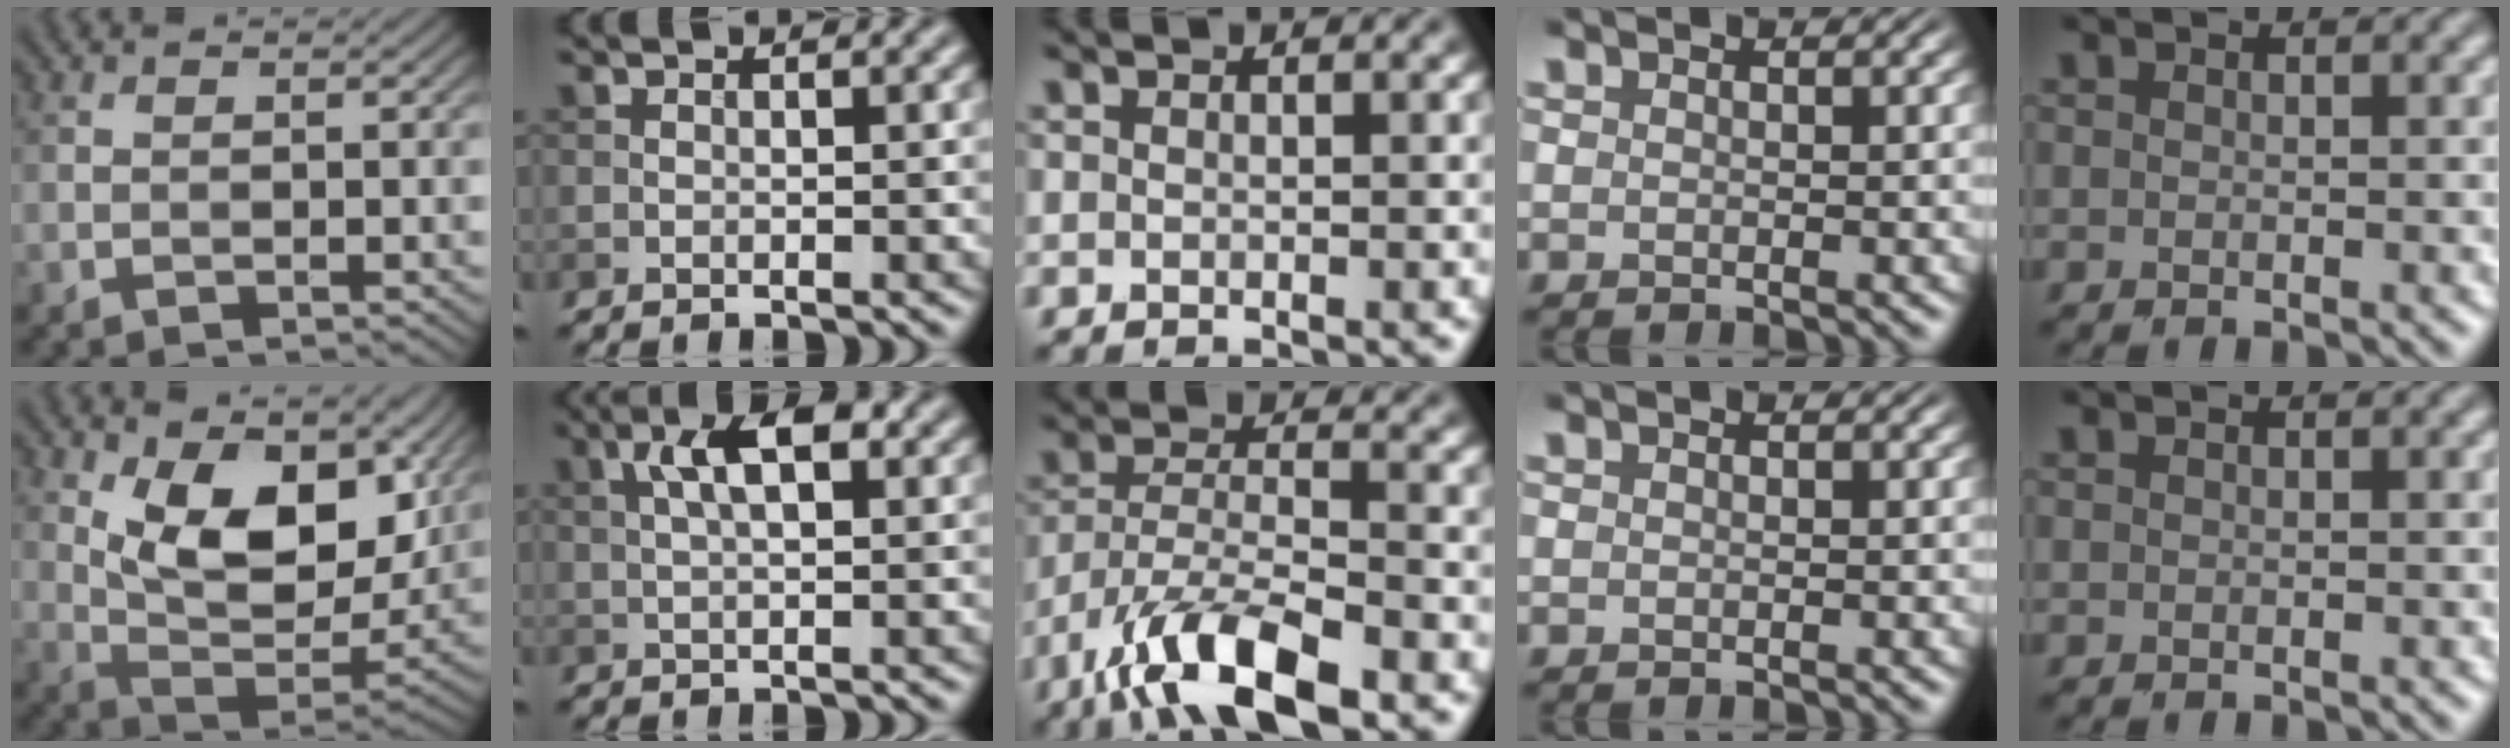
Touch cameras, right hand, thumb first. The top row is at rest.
{"thumb": {"total": 14.0, "force": [5.1, 7.7, 10.6], "torque": [-0.185, -0.018, 0.095]}, "index": {"total": 4.6, "force": [1.5, 1.6, 4.0], "torque": [-0.075, 0.012, 0.023]}, "middle": {"total": 9.0, "force": [-5.8, 2.9, 6.2], "torque": [-0.116, -0.001, -0.112]}}